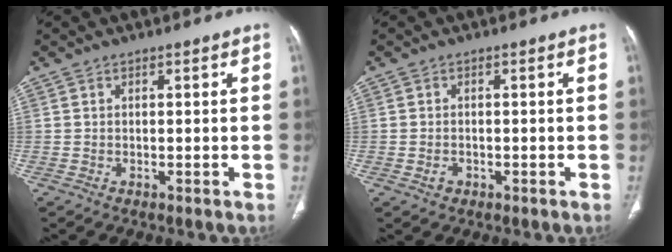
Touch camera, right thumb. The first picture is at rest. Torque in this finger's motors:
{"motor_torque": [-0.21, 0.01, -0.05, -0.16, -0.03]}